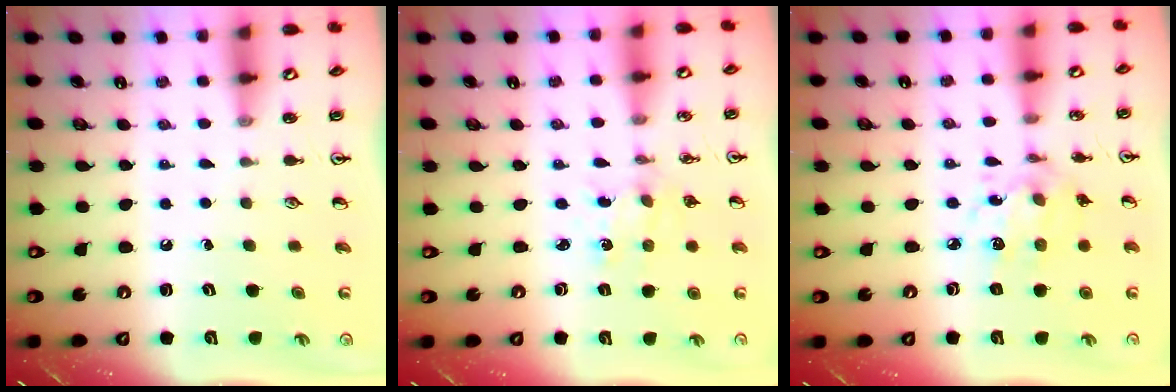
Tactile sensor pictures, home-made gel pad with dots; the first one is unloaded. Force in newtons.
{"total": 0.8, "press": 0.8, "slide": 0.1}
{"total": 8.2, "press": 8.2, "slide": 0.4}